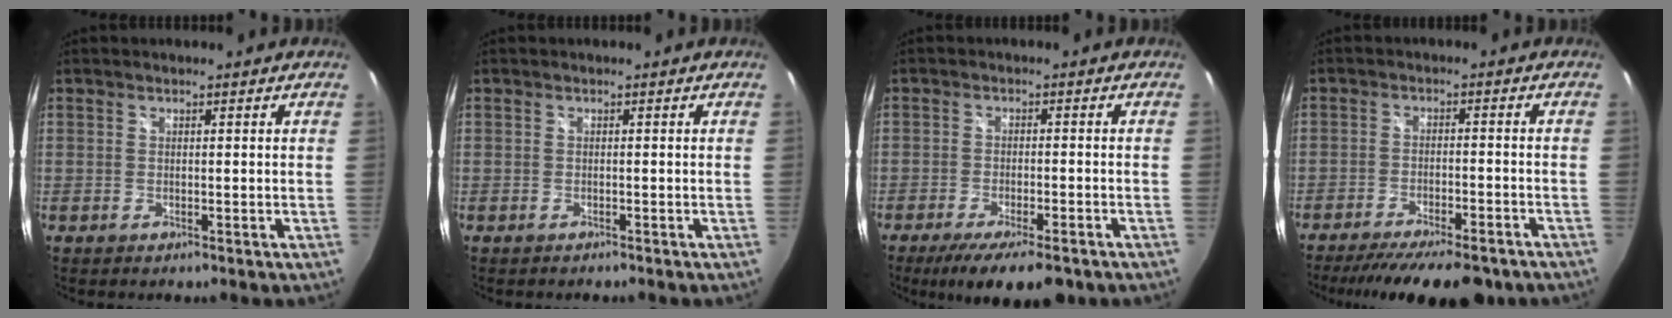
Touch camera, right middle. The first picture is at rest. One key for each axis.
{"total": 0.6, "fx": -0.5, "fy": 0.2, "fz": 0.2, "tx": -0.006, "ty": 0.000, "tz": -0.007}
{"total": 10.9, "fx": -7.8, "fy": 2.9, "fz": 7.0, "tx": -0.139, "ty": -0.030, "tz": -0.121}
{"total": 16.9, "fx": -13.6, "fy": 4.5, "fz": 8.9, "tx": -0.171, "ty": -0.033, "tz": -0.192}